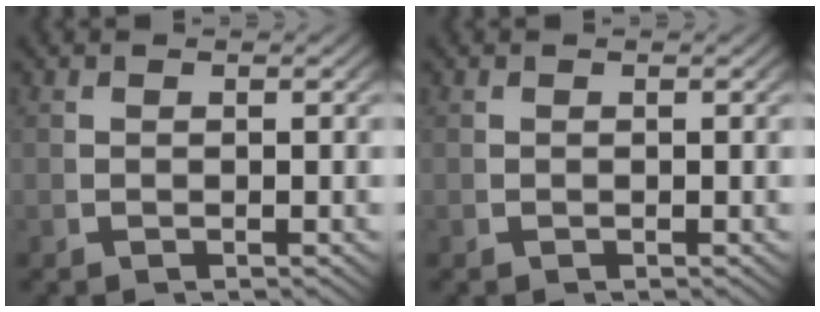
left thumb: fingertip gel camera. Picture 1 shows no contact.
{"total": 0.0}